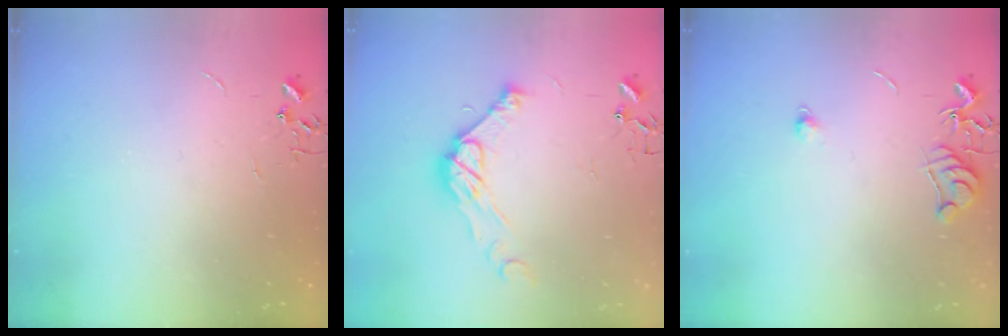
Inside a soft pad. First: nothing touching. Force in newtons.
{"total": 11.5, "press": 11.5, "slide": 0.4}
{"total": 7.1, "press": 7.0, "slide": 0.6}